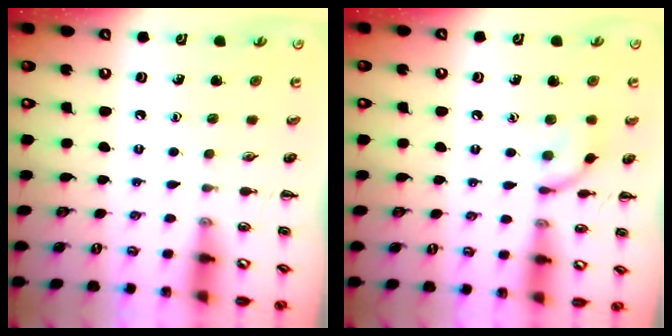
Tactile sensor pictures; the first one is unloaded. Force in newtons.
{"total": 8.3, "press": 8.2, "slide": 0.3}